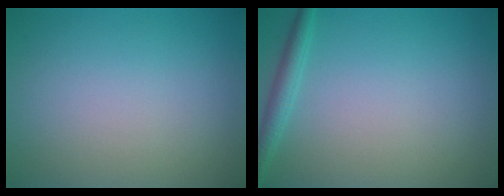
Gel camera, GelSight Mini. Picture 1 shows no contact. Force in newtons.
{"total": 1.8, "press": 1.8, "slide": 0.1}